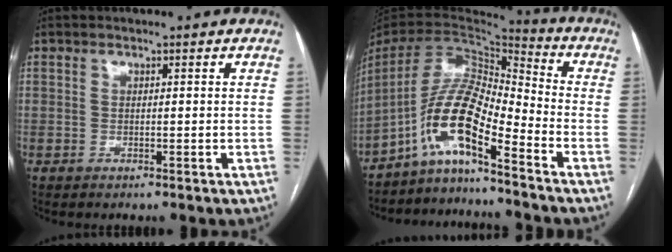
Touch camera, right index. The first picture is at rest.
{"total": 10.7, "force": [-6.7, 1.5, 8.1], "torque": [-0.161, 0.022, -0.125]}